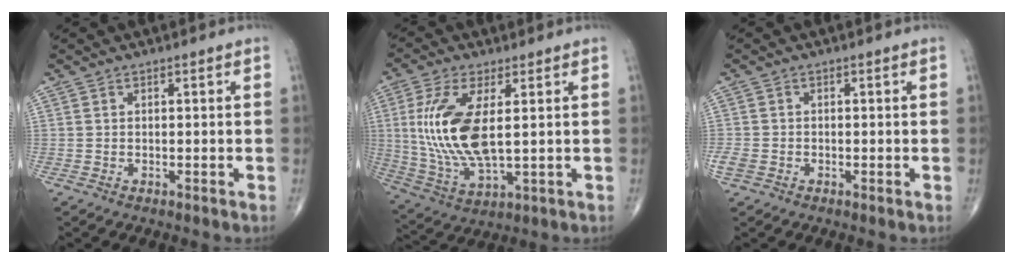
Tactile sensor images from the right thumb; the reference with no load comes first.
{"total": 14.7, "force": [2.0, 6.0, 13.3], "torque": [-0.293, -0.016, 0.048]}
{"total": 2.3, "force": [-0.9, 1.7, 1.3], "torque": [-0.032, 0.000, -0.020]}